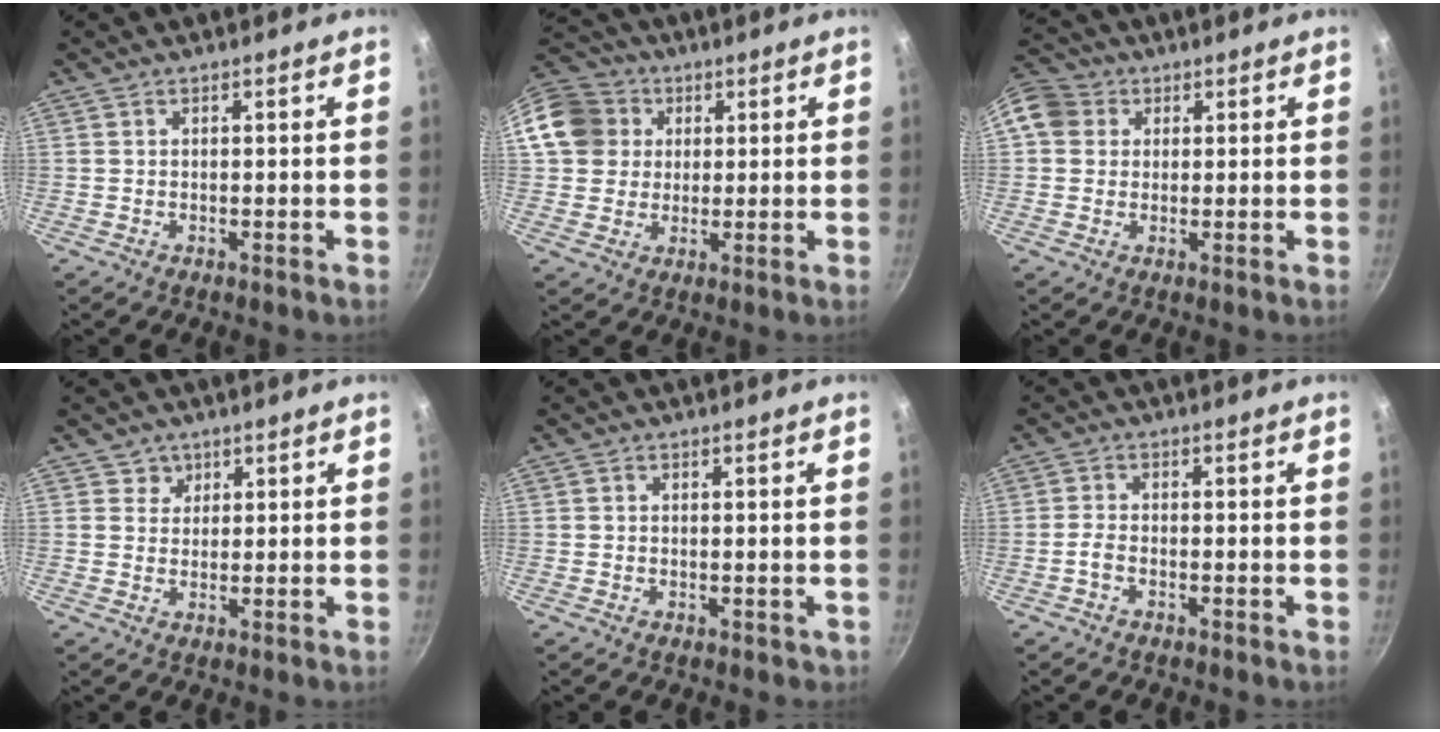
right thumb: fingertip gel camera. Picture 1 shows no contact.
{"total": 13.1, "force": [3.2, 11.6, 5.1], "torque": [-0.085, 0.025, 0.052]}
{"total": 9.7, "force": [2.1, 8.6, 4.0], "torque": [-0.068, 0.020, 0.026]}
{"total": 2.7, "force": [1.3, 2.3, 0.0], "torque": [0.024, 0.000, 0.018]}
{"total": 1.0, "force": [-0.1, 0.9, 0.3], "torque": [0.000, 0.000, -0.001]}
{"total": 2.0, "force": [-1.2, 1.0, 1.3], "torque": [-0.035, 0.013, -0.029]}